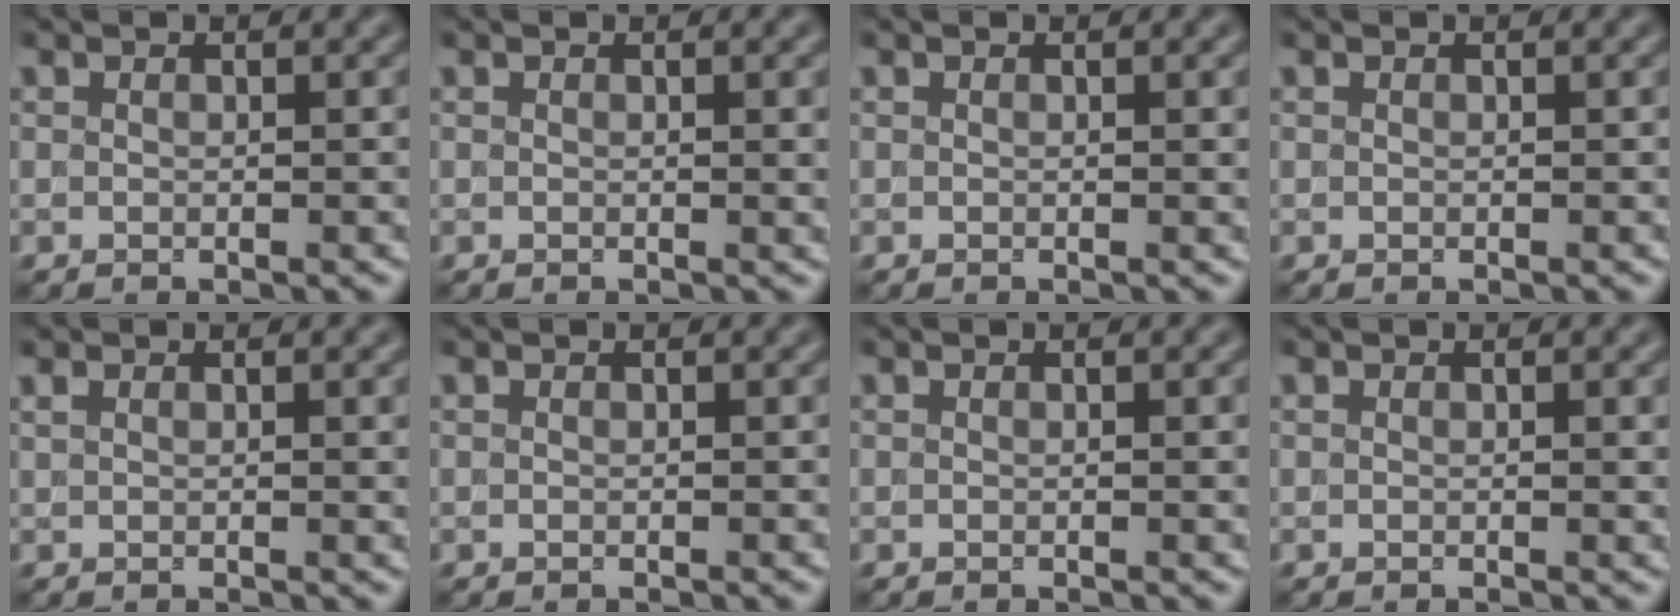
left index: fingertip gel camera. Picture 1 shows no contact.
{"total": 1.5, "force": [0.1, 0.5, 1.4], "torque": [-0.016, -0.002, -0.001]}
{"total": 0.7, "force": [0.0, 0.2, 0.6], "torque": [-0.008, -0.001, -0.001]}
{"total": 0.0}
{"total": 2.3, "force": [0.9, 0.9, 1.9], "torque": [-0.022, 0.004, 0.015]}
{"total": 0.0}
{"total": 1.0, "force": [0.1, 0.3, 1.0], "torque": [-0.013, 0.000, -0.001]}
{"total": 1.5, "force": [0.2, 0.4, 1.4], "torque": [-0.016, -0.001, -0.001]}